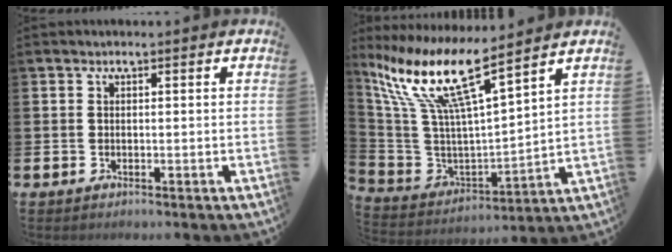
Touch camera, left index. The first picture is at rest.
{"total": 11.7, "force": [8.6, 2.0, 7.7], "torque": [-0.187, -0.054, 0.144]}